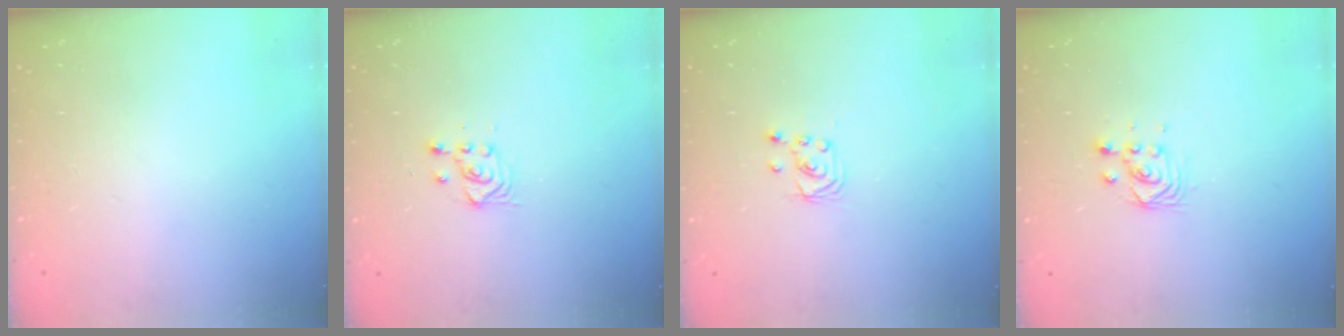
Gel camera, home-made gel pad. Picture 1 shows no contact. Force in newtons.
{"total": 3.6, "press": 3.3, "slide": 1.4}
{"total": 2.4, "press": 2.4, "slide": 0.2}
{"total": 3.0, "press": 3.0, "slide": 0.1}